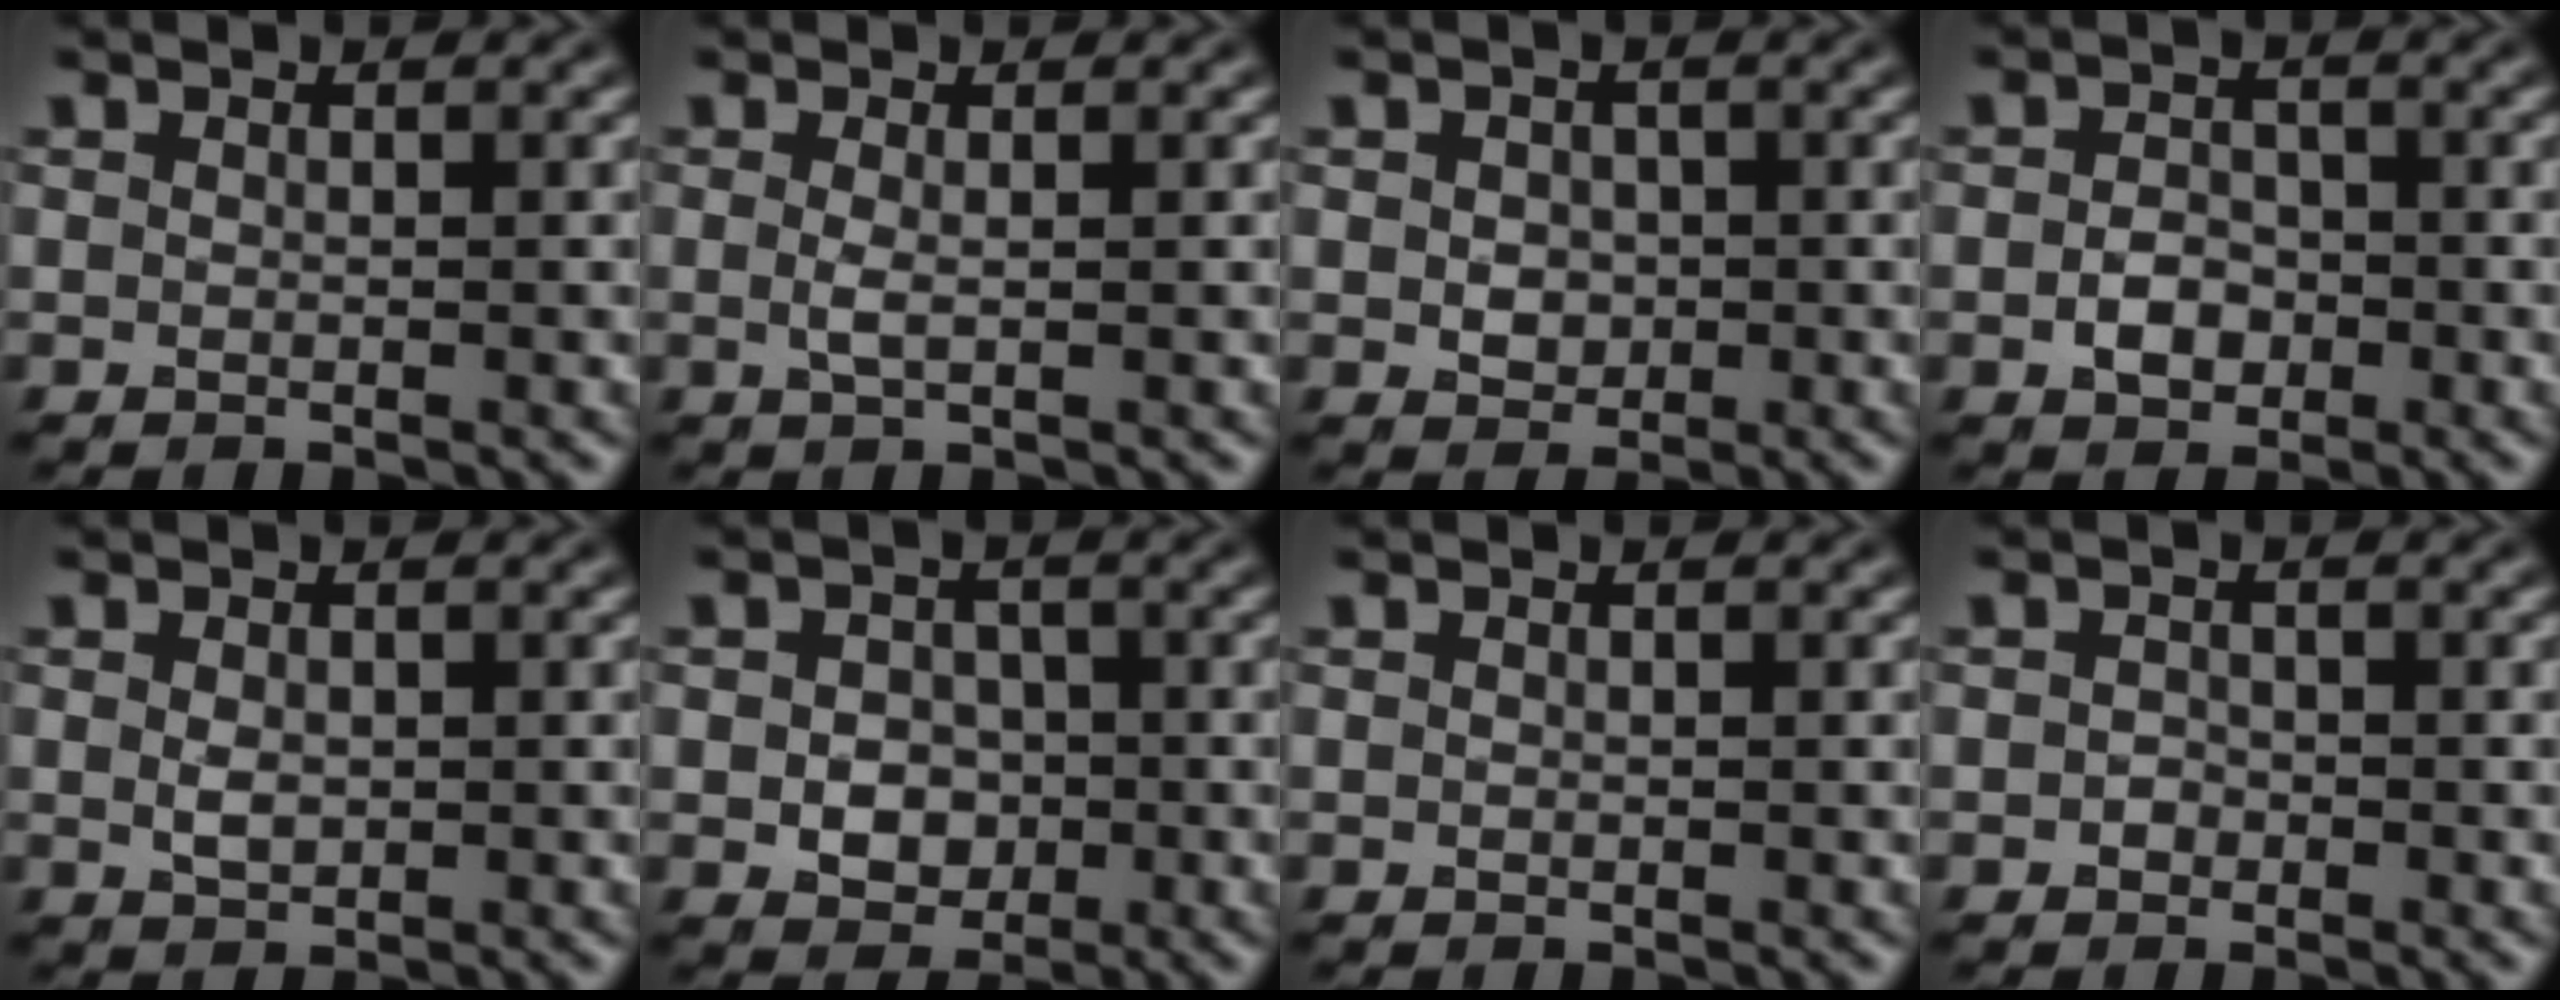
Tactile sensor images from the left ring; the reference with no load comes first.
{"total": 1.1, "force": [0.1, 0.3, 1.1], "torque": [-0.023, -0.001, 0.000]}
{"total": 2.1, "force": [0.0, 1.8, 1.1], "torque": [-0.017, -0.003, -0.001]}
{"total": 2.6, "force": [-0.8, 1.9, 1.6], "torque": [-0.028, 0.000, -0.019]}
{"total": 1.5, "force": [0.1, 1.0, 1.1], "torque": [-0.024, -0.002, 0.003]}
{"total": 3.3, "force": [-0.6, 2.6, 1.9], "torque": [-0.026, -0.003, -0.012]}
{"total": 0.0}
{"total": 0.8, "force": [-0.3, 0.7, 0.3], "torque": [-0.003, -0.003, -0.007]}